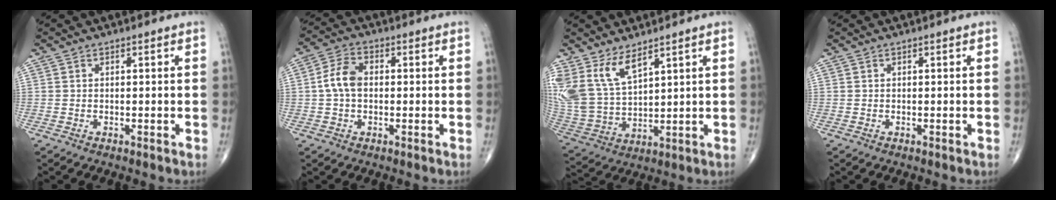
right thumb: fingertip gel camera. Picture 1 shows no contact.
{"total": 6.0, "force": [0.1, 4.0, 4.5], "torque": [-0.090, 0.018, -0.006]}
{"total": 11.4, "force": [7.3, 4.8, 7.4], "torque": [-0.152, -0.036, 0.170]}
{"total": 0.0}